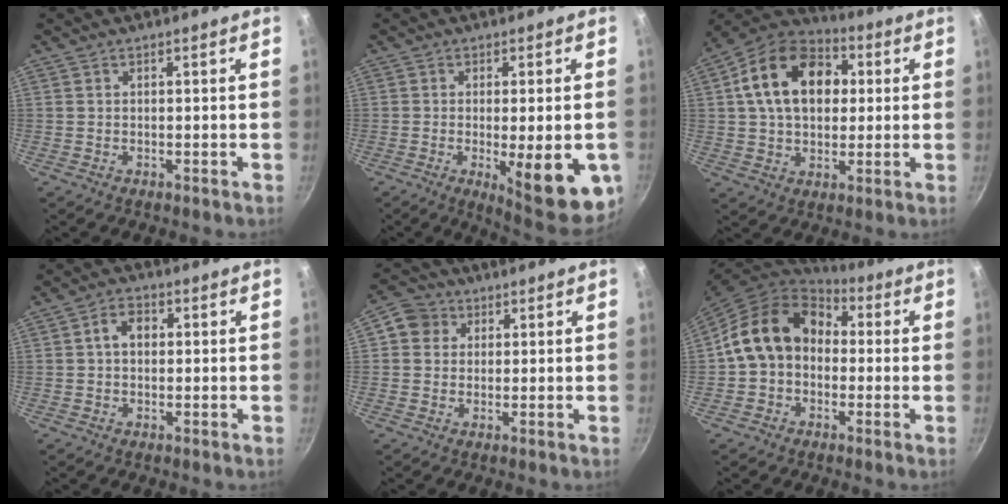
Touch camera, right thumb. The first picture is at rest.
{"total": 14.9, "force": [-3.8, 4.1, 13.8], "torque": [-0.161, -0.007, -0.040]}
{"total": 18.7, "force": [3.8, 13.2, 12.7], "torque": [-0.186, 0.023, 0.048]}
{"total": 4.7, "force": [0.6, 3.5, 3.1], "torque": [-0.034, 0.013, 0.001]}
{"total": 5.5, "force": [1.5, 5.0, 1.9], "torque": [0.004, 0.006, 0.012]}
{"total": 15.0, "force": [1.0, 11.8, 9.1], "torque": [-0.126, 0.043, 0.001]}